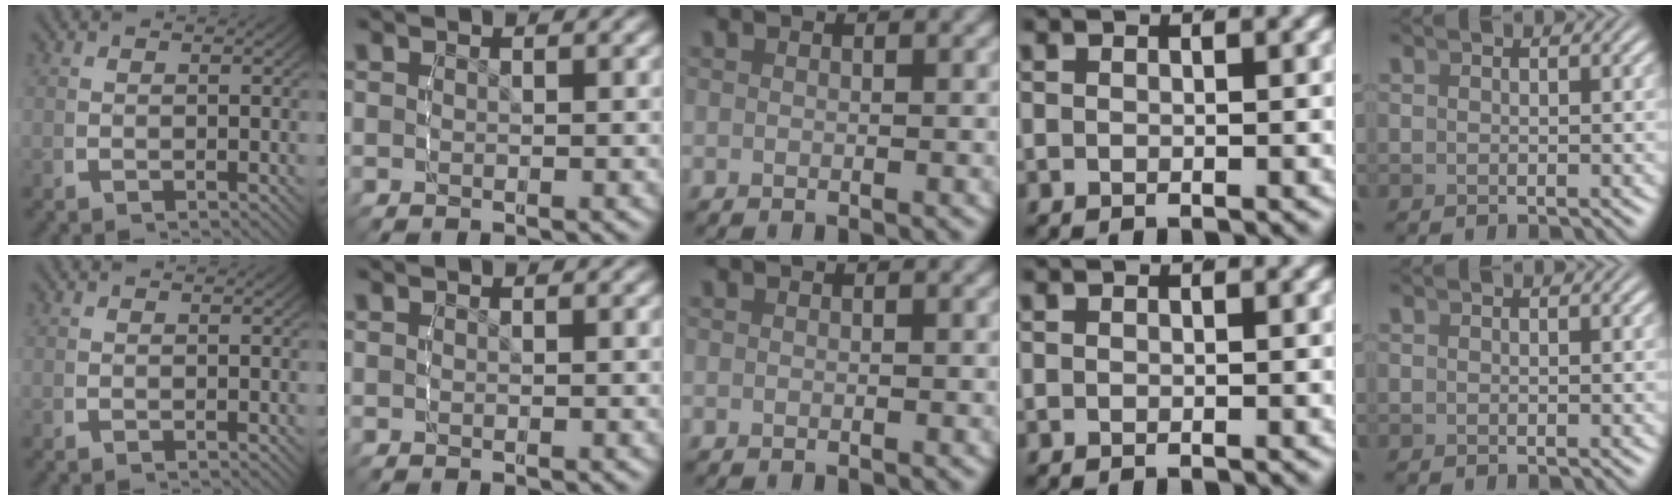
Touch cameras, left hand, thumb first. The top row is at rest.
{}